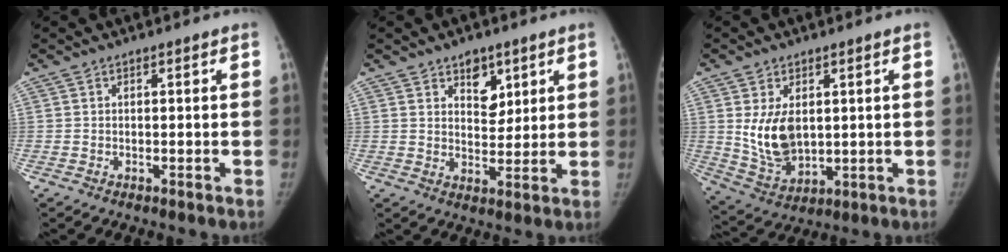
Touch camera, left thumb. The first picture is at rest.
{"total": 6.3, "force": [3.6, 4.0, 3.2], "torque": [-0.016, -0.023, 0.057]}
{"total": 10.1, "force": [1.7, 6.5, 7.5], "torque": [-0.122, -0.019, 0.051]}